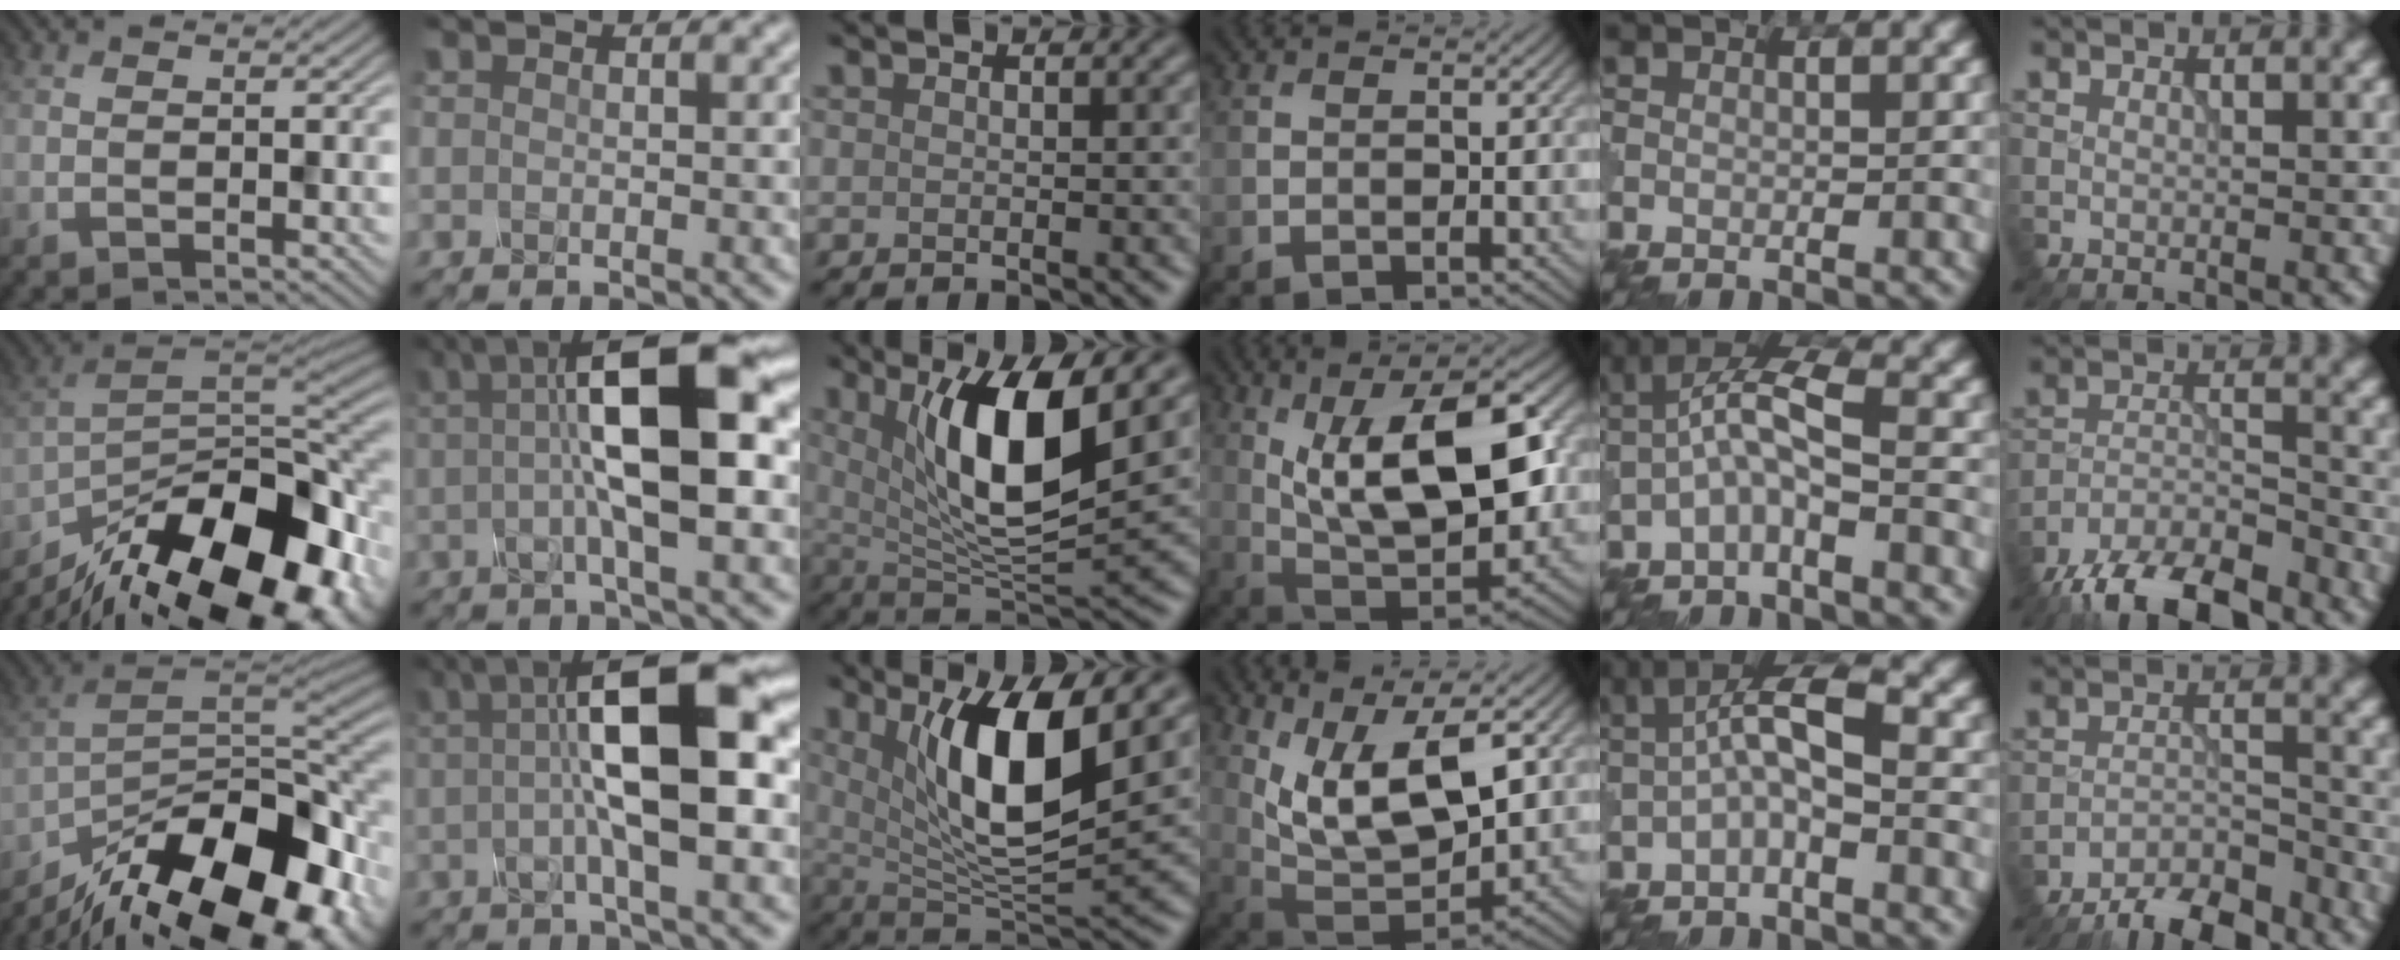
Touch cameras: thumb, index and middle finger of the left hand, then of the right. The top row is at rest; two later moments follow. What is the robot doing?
{"motion": "disassemble", "object": "glue stick"}